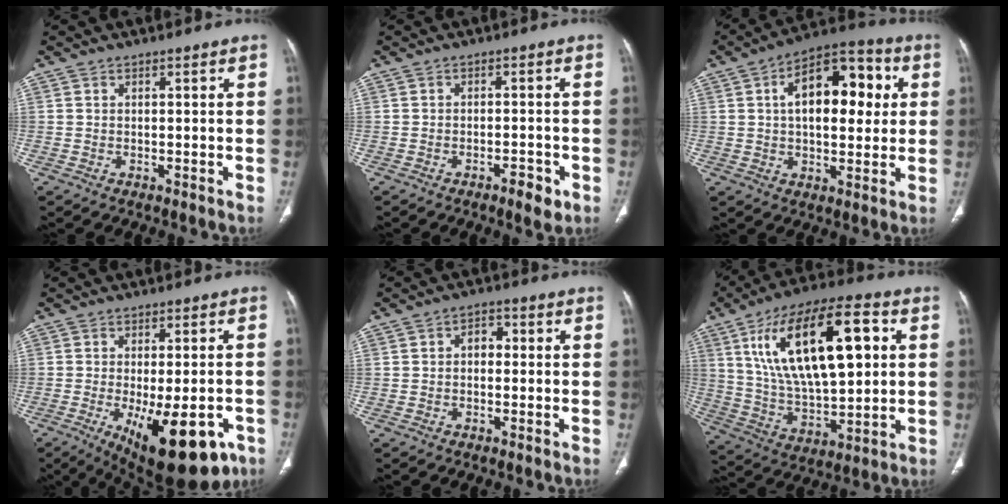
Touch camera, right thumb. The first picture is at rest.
{"total": 5.3, "force": [-3.2, 2.5, 3.4], "torque": [-0.032, 0.024, -0.041]}
{"total": 17.2, "force": [3.6, 9.2, 14.1], "torque": [-0.177, 0.020, 0.049]}
{"total": 17.7, "force": [-7.6, 7.3, 14.3], "torque": [-0.167, -0.003, -0.090]}
{"total": 3.1, "force": [0.0, 2.2, 2.2], "torque": [-0.021, 0.014, -0.008]}
{"total": 24.9, "force": [7.0, 10.9, 21.2], "torque": [-0.354, -0.003, 0.122]}